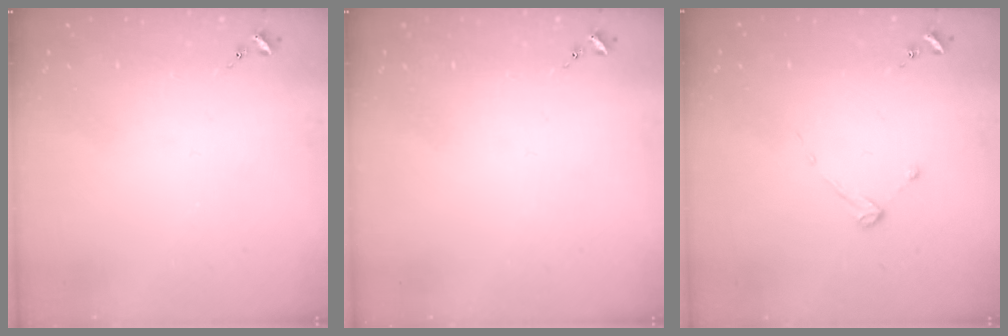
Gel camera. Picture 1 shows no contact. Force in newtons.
{"total": 0.0}
{"total": 2.7, "press": 2.7, "slide": 0.3}